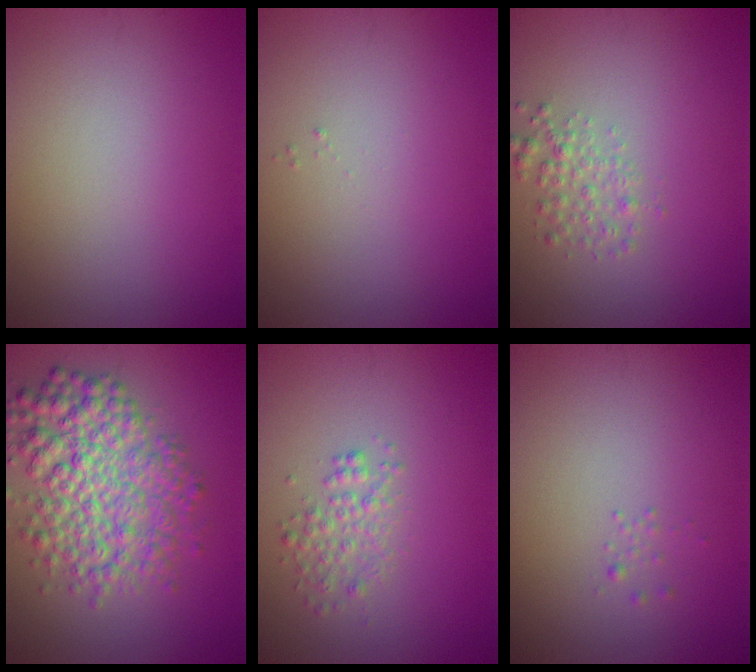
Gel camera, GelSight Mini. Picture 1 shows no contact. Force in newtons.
{"total": 0.0}
{"total": 2.0, "press": 2.0, "slide": 0.1}
{"total": 7.4, "press": 7.4, "slide": 0.1}
{"total": 2.0, "press": 2.0, "slide": 0.1}
{"total": 0.7, "press": 0.7, "slide": 0.1}